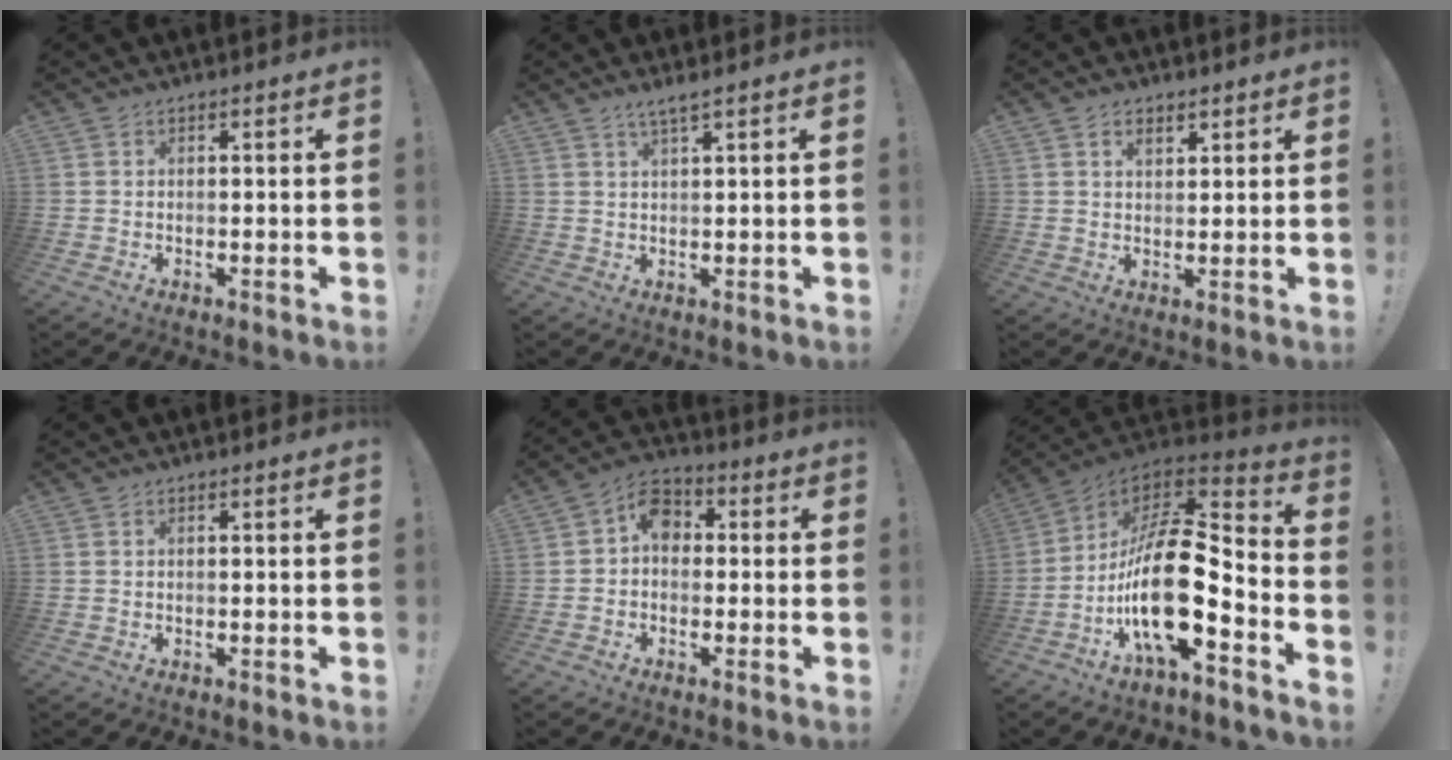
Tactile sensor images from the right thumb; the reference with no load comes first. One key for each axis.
{"total": 2.7, "fx": 1.9, "fy": -0.2, "fz": 1.9, "tx": -0.035, "ty": -0.007, "tz": 0.031}
{"total": 2.9, "fx": 1.9, "fy": 1.7, "fz": 1.4, "tx": -0.016, "ty": -0.007, "tz": 0.031}
{"total": 0.0}
{"total": 7.6, "fx": 0.6, "fy": 5.9, "fz": 4.8, "tx": -0.083, "ty": 0.020, "tz": 0.017}
{"total": 21.7, "fx": -5.2, "fy": 8.5, "fz": 19.3, "tx": -0.366, "ty": 0.016, "tz": -0.086}